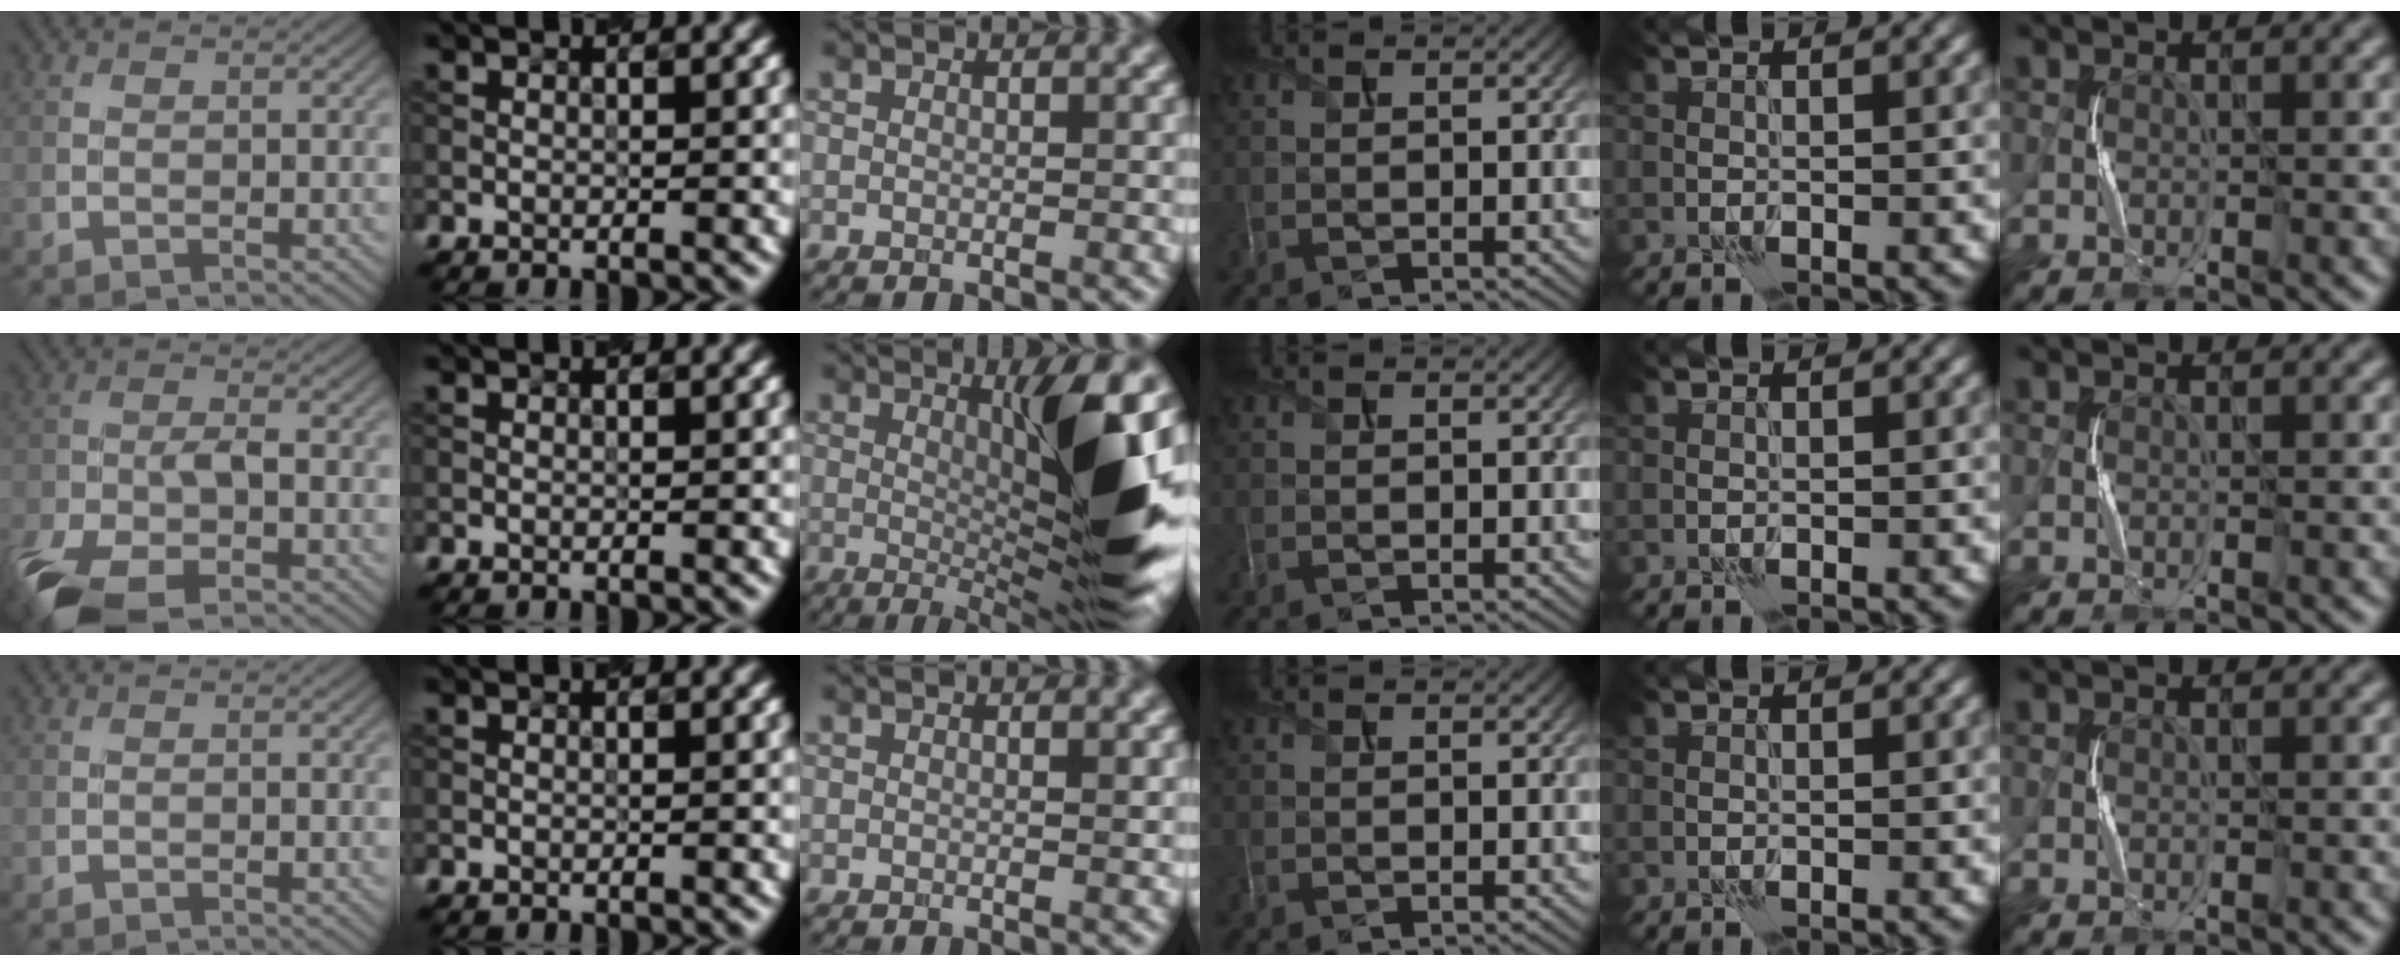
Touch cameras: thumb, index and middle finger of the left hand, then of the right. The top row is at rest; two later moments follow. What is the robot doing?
{"motion": "squeeze", "object": "paper clamp"}